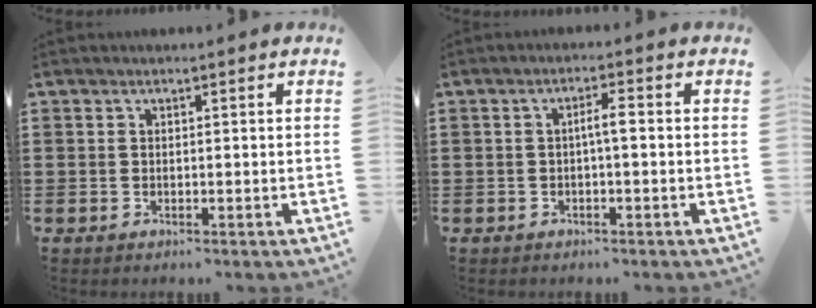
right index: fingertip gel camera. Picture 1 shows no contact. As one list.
[{"total": 2.4, "force": [-0.3, 0.3, 2.3], "torque": [-0.044, 0.004, -0.008]}]